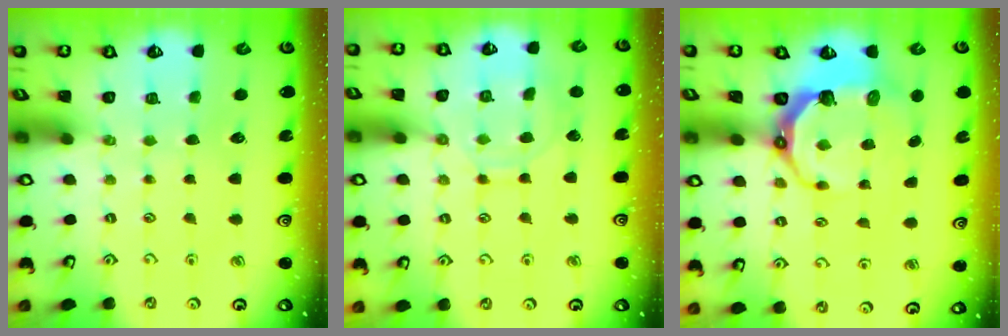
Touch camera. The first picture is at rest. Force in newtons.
{"total": 10.5, "press": 10.5, "slide": 0.6}
{"total": 9.1, "press": 7.8, "slide": 4.7}